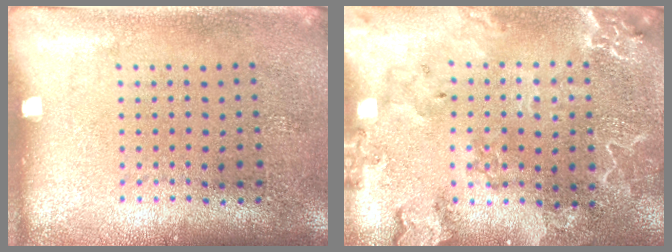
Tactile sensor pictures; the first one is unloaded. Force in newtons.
{"total": 2.7, "press": 2.5, "slide": 1.0}